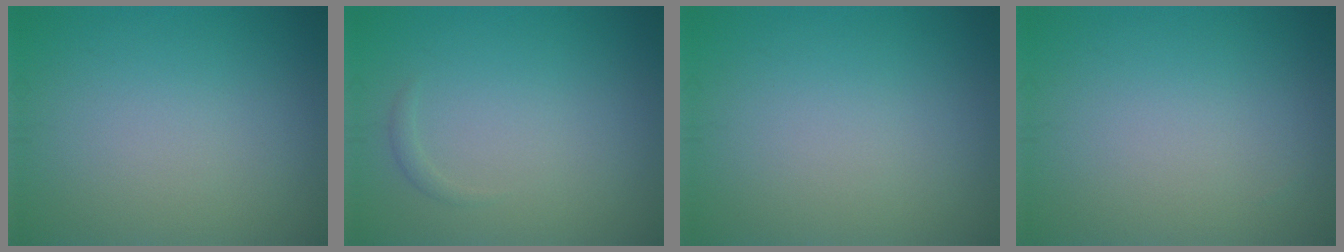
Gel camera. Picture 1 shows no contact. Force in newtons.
{"total": 0.6, "press": 0.6, "slide": 0.0}
{"total": 0.0}
{"total": 0.0}